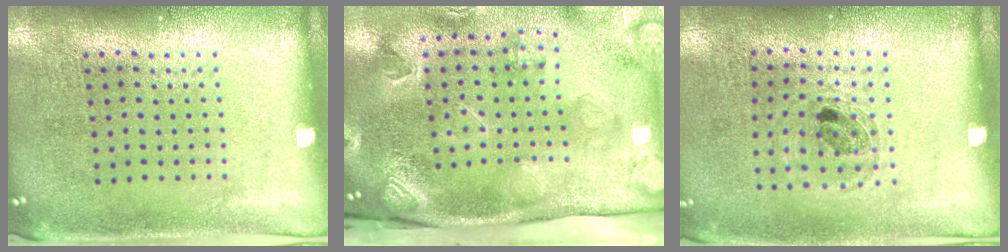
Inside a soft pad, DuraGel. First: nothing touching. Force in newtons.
{"total": 3.4, "press": 3.0, "slide": 1.6}
{"total": 0.9, "press": 0.9, "slide": 0.1}